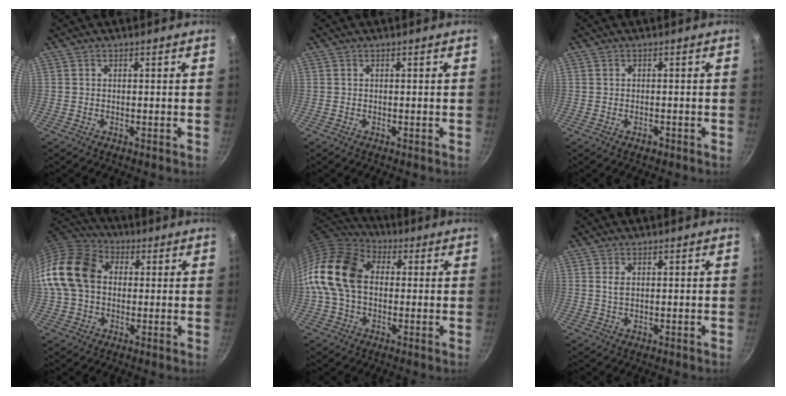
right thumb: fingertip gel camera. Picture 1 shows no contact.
{"total": 0.0}
{"total": 1.3, "force": [-0.7, 0.7, 0.8], "torque": [-0.007, 0.006, -0.010]}
{"total": 14.7, "force": [1.3, 11.2, 9.5], "torque": [-0.159, 0.029, 0.008]}
{"total": 16.2, "force": [0.6, 11.5, 11.4], "torque": [-0.197, 0.032, -0.009]}
{"total": 1.7, "force": [0.5, 0.9, 1.3], "torque": [-0.025, -0.003, 0.011]}